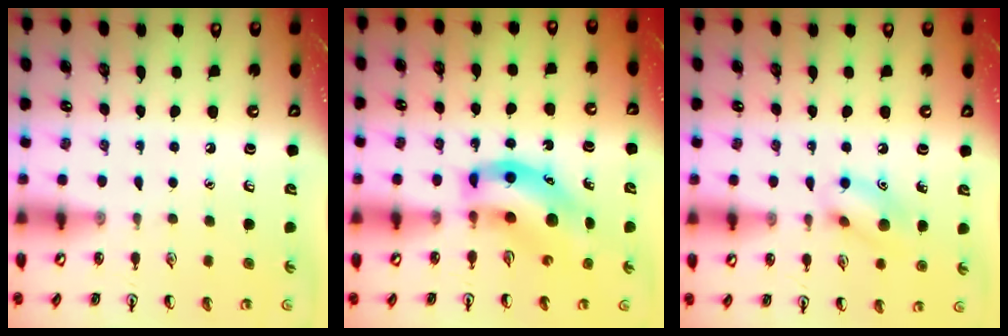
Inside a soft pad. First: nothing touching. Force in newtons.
{"total": 11.6, "press": 11.1, "slide": 3.3}
{"total": 11.0, "press": 11.0, "slide": 0.6}